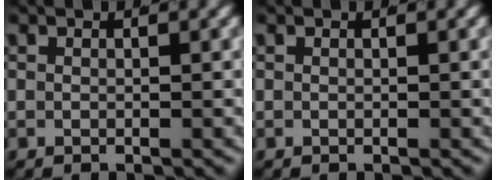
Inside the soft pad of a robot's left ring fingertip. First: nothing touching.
{"total": 0.0}